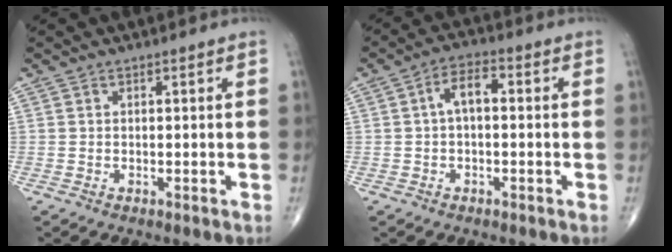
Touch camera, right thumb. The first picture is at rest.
{"total": 4.8, "force": [0.2, 2.4, 4.2], "torque": [-0.068, 0.019, -0.005]}